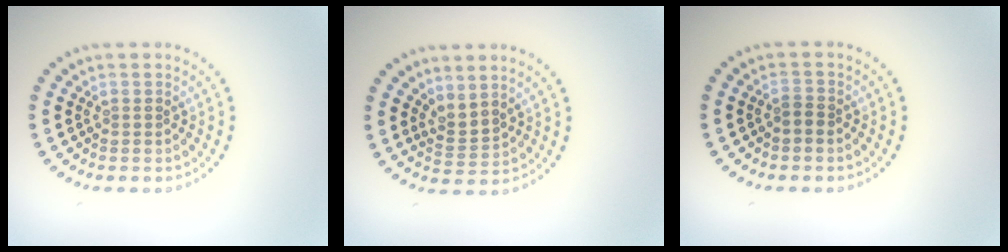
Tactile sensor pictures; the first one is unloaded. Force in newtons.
{"total": 2.2, "press": 1.4, "slide": 1.6}
{"total": 1.1, "press": 0.9, "slide": 0.7}